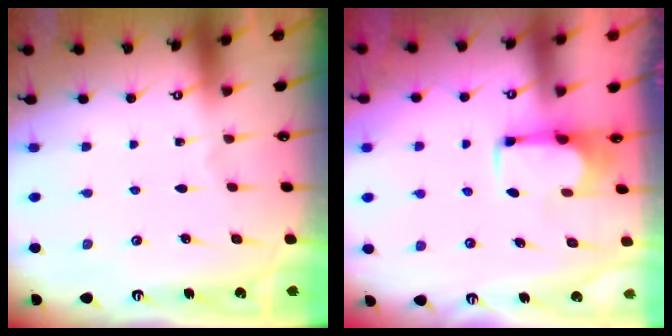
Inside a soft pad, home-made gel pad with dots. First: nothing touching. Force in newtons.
{"total": 1.7, "press": 1.5, "slide": 0.9}